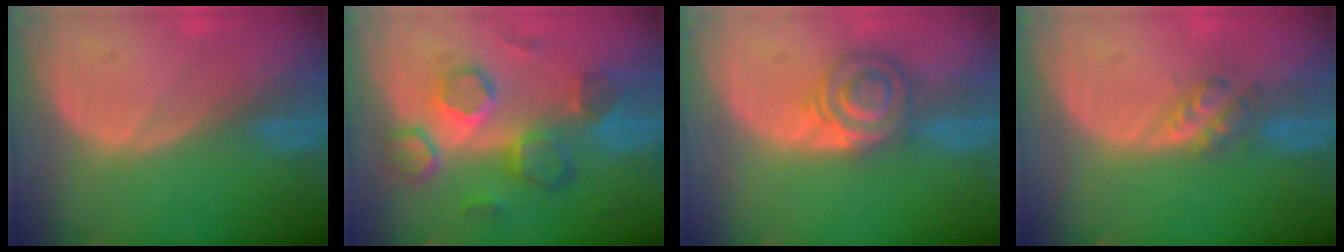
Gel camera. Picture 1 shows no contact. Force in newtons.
{"total": 8.7, "press": 8.4, "slide": 2.3}
{"total": 5.7, "press": 5.6, "slide": 1.0}
{"total": 3.7, "press": 3.1, "slide": 1.9}